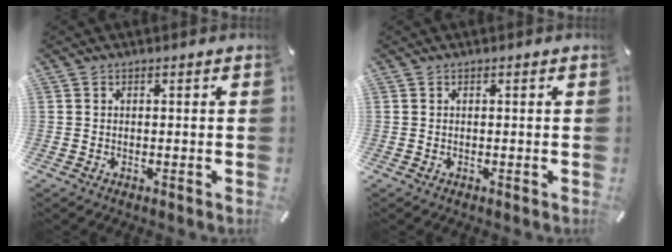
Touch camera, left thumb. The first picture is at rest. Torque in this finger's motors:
{"motor_torque": [0.00, 0.00, 0.01, -0.03, 0.00]}